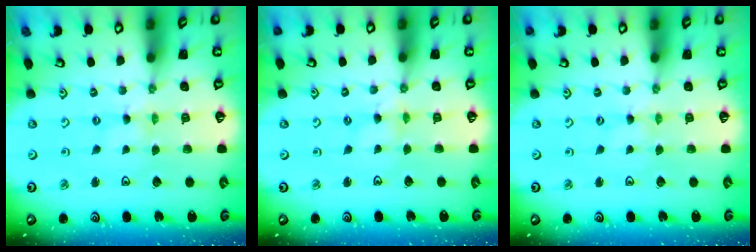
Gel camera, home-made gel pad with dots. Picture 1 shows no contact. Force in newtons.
{"total": 0.9, "press": 0.8, "slide": 0.2}
{"total": 0.0}